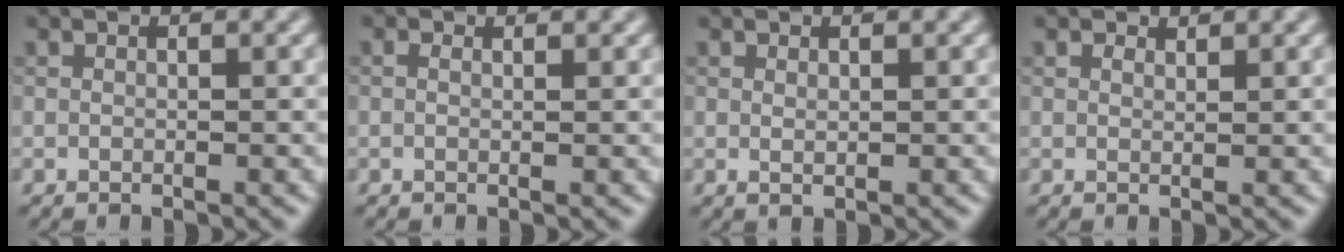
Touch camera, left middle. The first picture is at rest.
{"total": 1.5, "force": [0.9, 0.6, 1.1], "torque": [-0.016, -0.002, -0.002]}
{"total": 0.6, "force": [0.3, 0.2, 0.5], "torque": [-0.010, -0.001, 0.007]}
{"total": 0.9, "force": [0.7, 0.3, 0.4], "torque": [-0.008, 0.001, 0.013]}